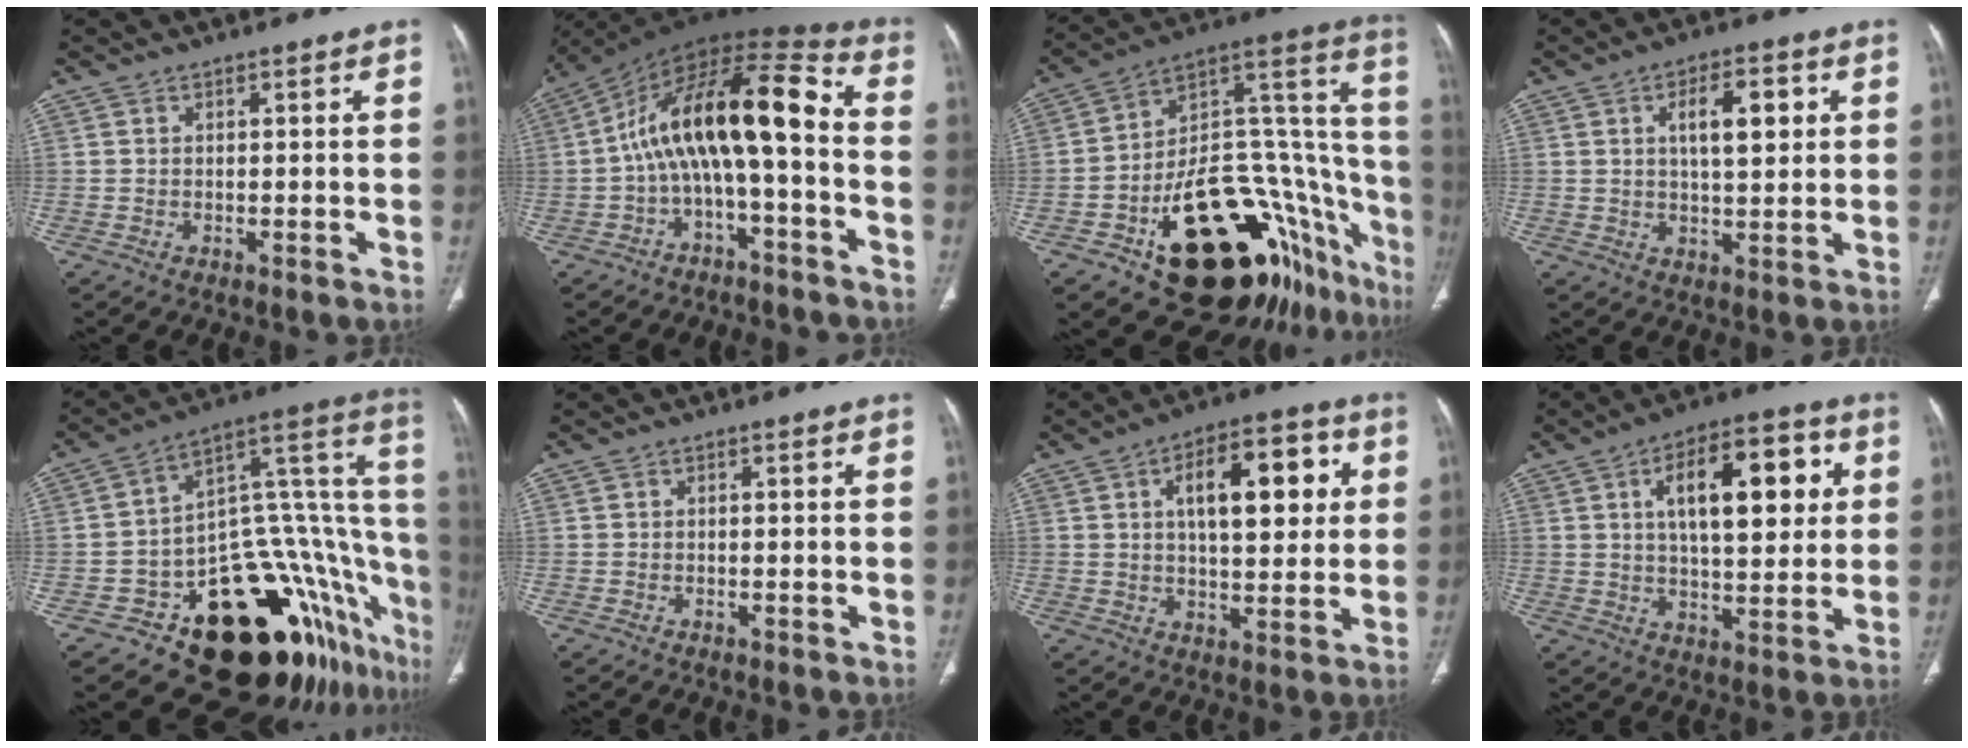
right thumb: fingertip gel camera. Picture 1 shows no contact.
{"total": 16.6, "force": [-2.3, 6.0, 15.3], "torque": [-0.263, 0.093, -0.043]}
{"total": 33.2, "force": [-17.4, 15.8, 23.5], "torque": [-0.204, 0.114, -0.241]}
{"total": 8.5, "force": [2.4, 3.5, 7.3], "torque": [-0.099, -0.004, 0.040]}
{"total": 28.1, "force": [-14.4, 13.0, 20.3], "torque": [-0.117, 0.127, -0.193]}
{"total": 0.0}
{"total": 15.2, "force": [4.1, 7.1, 12.8], "torque": [-0.157, 0.005, 0.059]}
{"total": 17.3, "force": [4.8, 7.8, 14.7], "torque": [-0.191, 0.003, 0.071]}